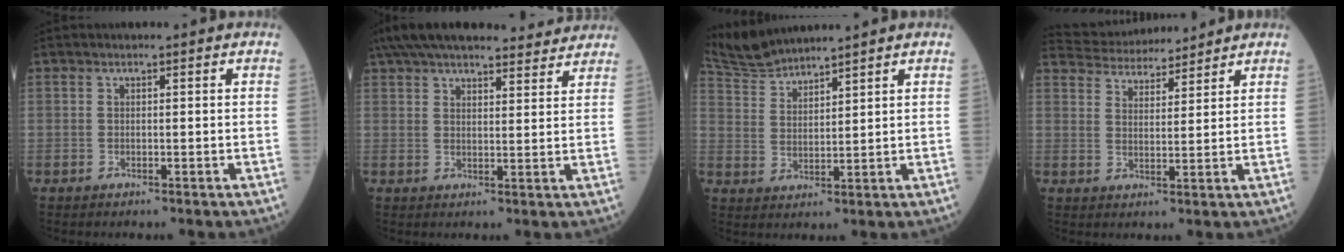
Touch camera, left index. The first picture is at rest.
{"total": 21.5, "force": [18.9, 4.9, 9.0], "torque": [-0.158, 0.049, 0.266]}
{"total": 6.0, "force": [5.9, -0.5, 0.5], "torque": [-0.030, 0.011, 0.130]}
{"total": 10.2, "force": [9.9, 1.4, 2.3], "torque": [-0.048, 0.023, 0.160]}